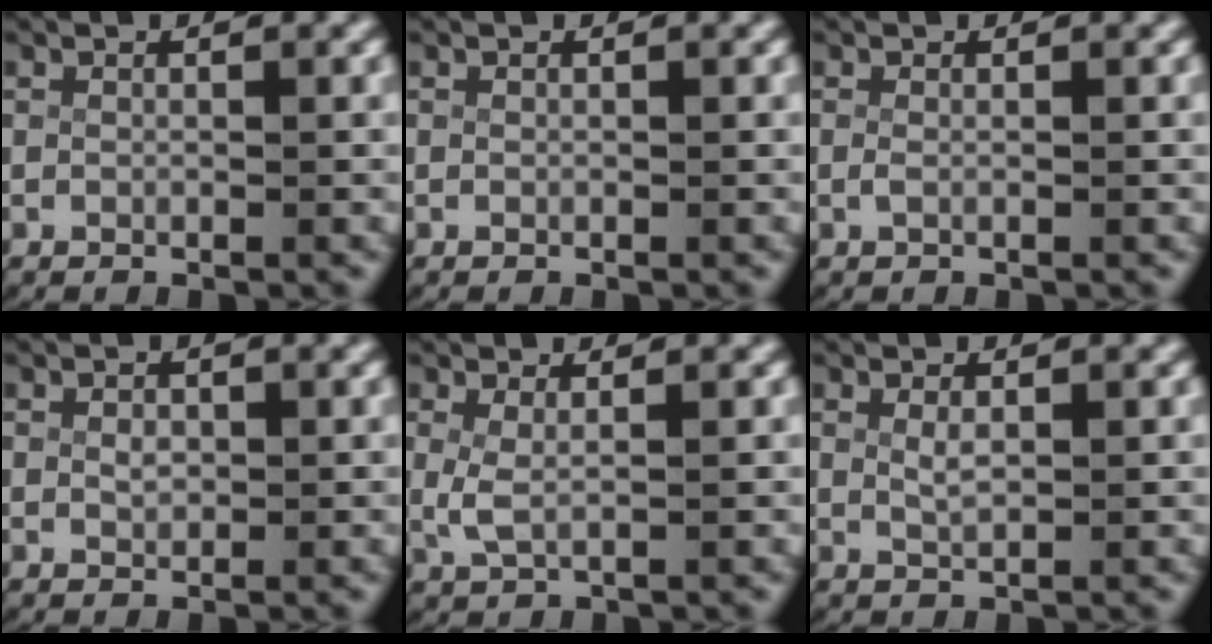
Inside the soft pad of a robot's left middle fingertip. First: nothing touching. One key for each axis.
{"total": 0.0}
{"total": 0.5, "fx": -0.3, "fy": -0.2, "fz": 0.4, "tx": -0.019, "ty": -0.012, "tz": 0.002}
{"total": 0.8, "fx": 0.0, "fy": 0.5, "fz": 0.6, "tx": -0.016, "ty": -0.008, "tz": 0.008}
{"total": 1.9, "fx": 0.3, "fy": 0.8, "fz": 1.7, "tx": -0.051, "ty": -0.016, "tz": 0.017}
{"total": 1.1, "fx": 0.3, "fy": 0.1, "fz": 1.0, "tx": -0.026, "ty": -0.011, "tz": 0.017}